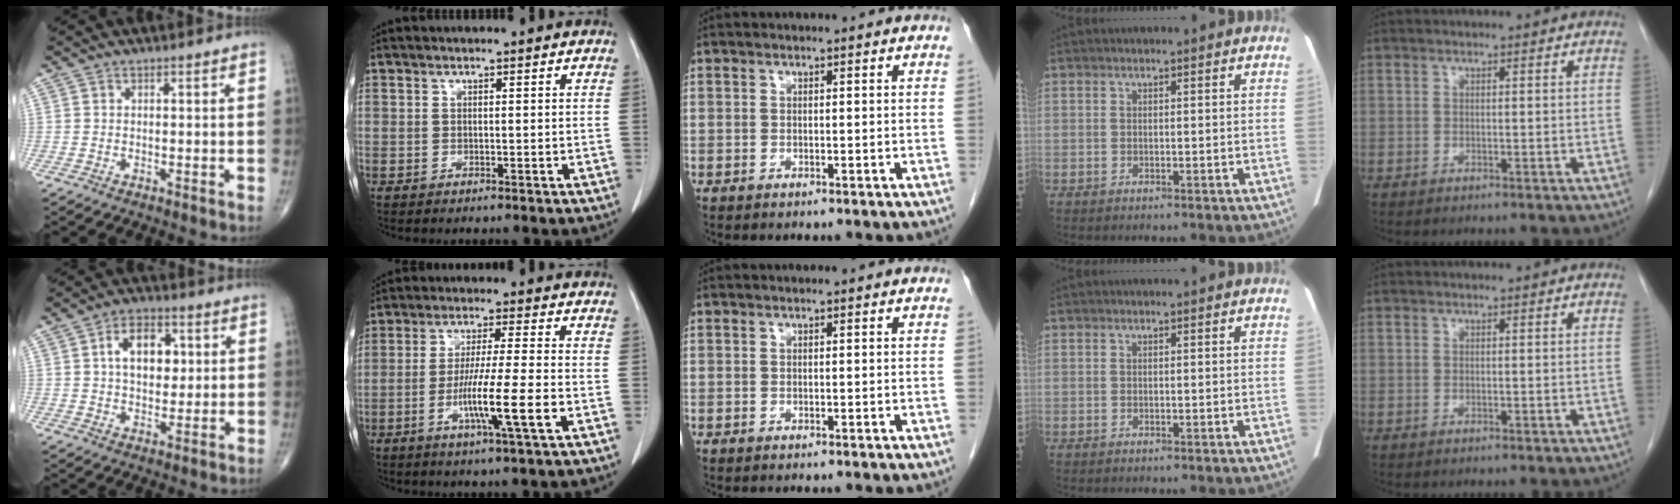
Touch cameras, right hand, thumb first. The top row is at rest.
{"thumb": {"total": 9.9, "force": [2.2, 6.3, 7.4], "torque": [-0.092, 0.004, 0.034]}, "index": {"total": 9.8, "force": [-3.0, -0.6, 9.3], "torque": [-0.167, -0.013, -0.056]}}